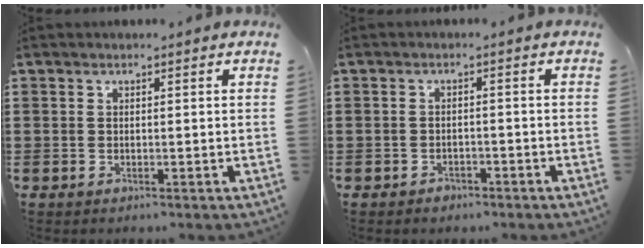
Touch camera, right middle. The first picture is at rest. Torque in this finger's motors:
{"motor_torque": [0.10, 0.39, -0.01, -0.01]}